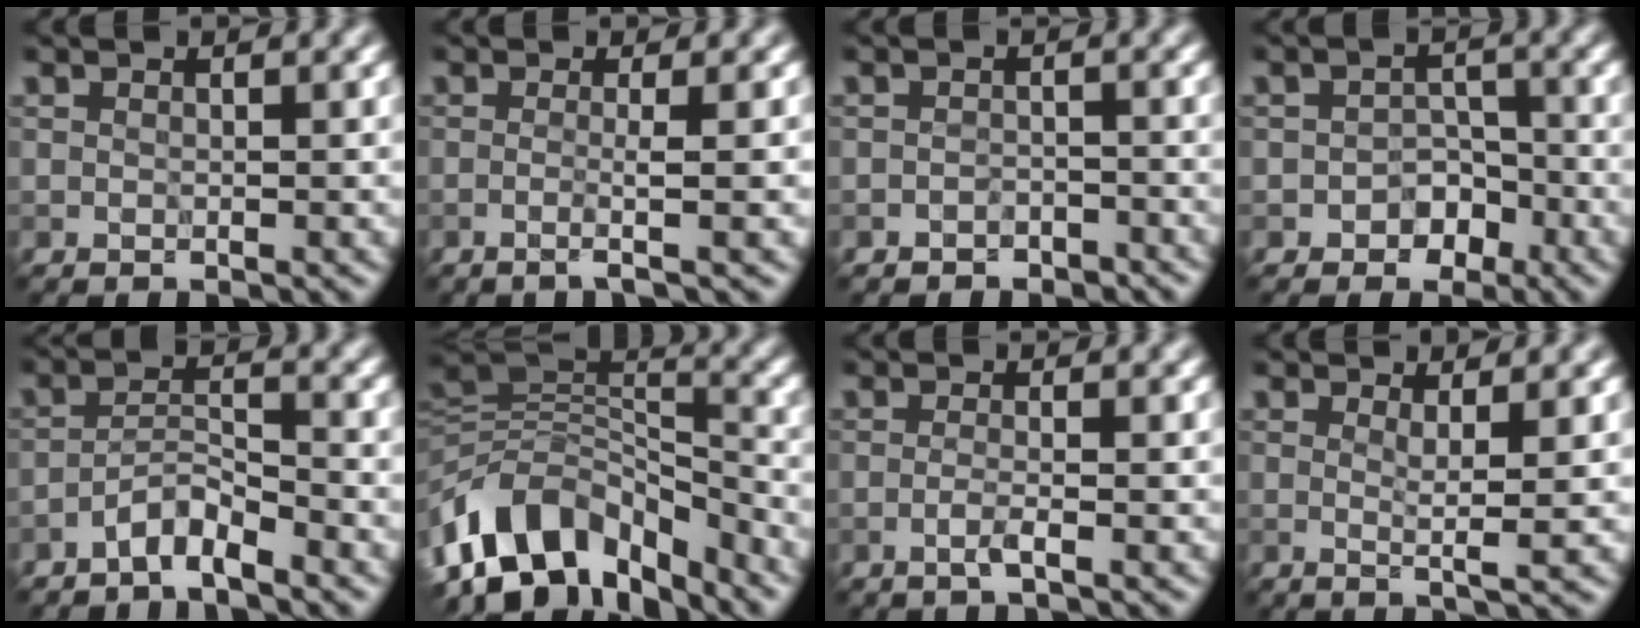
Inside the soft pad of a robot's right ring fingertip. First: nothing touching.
{"total": 2.3, "force": [-0.4, 0.6, 2.2], "torque": [-0.024, -0.003, -0.023]}
{"total": 1.6, "force": [-1.4, 0.8, 0.0], "torque": [0.008, 0.008, -0.025]}
{"total": 2.4, "force": [-1.5, 1.8, 0.7], "torque": [0.004, 0.009, -0.027]}
{"total": 2.7, "force": [-2.3, 0.3, 1.2], "torque": [-0.021, 0.012, -0.049]}
{"total": 10.4, "force": [-5.5, 5.7, 6.7], "torque": [-0.111, 0.021, -0.108]}
{"total": 1.3, "force": [-0.6, 0.2, 1.1], "torque": [-0.020, 0.003, -0.018]}
{"total": 2.2, "force": [0.5, 0.3, 2.2], "torque": [-0.035, -0.006, 0.005]}